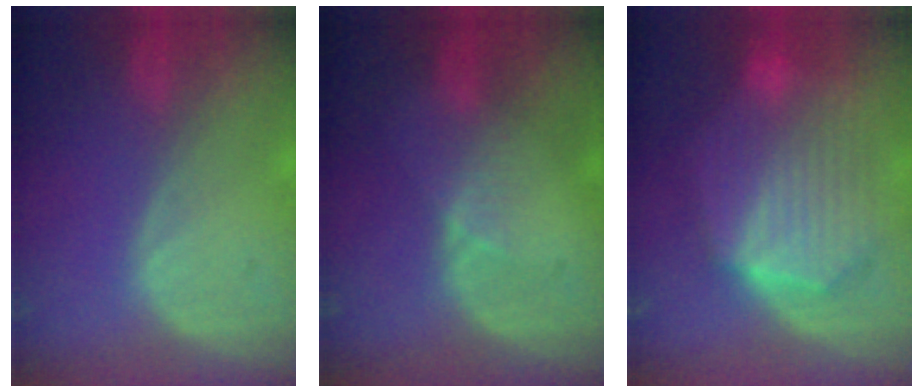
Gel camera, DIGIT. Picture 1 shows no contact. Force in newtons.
{"total": 2.3, "press": 1.8, "slide": 1.4}
{"total": 10.7, "press": 10.7, "slide": 0.7}